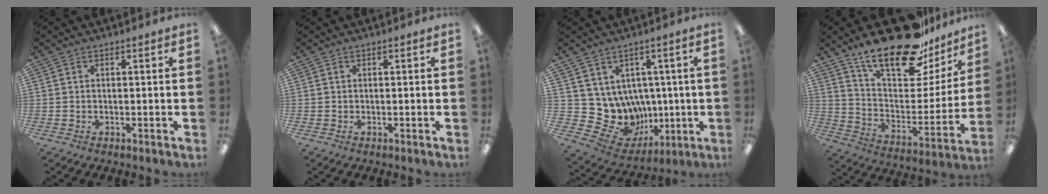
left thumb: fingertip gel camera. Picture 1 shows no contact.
{"total": 0.0}
{"total": 8.5, "force": [3.3, 7.6, 1.7], "torque": [-0.069, -0.041, 0.080]}
{"total": 23.5, "force": [18.4, 8.4, 12.0], "torque": [-0.179, -0.126, 0.314]}